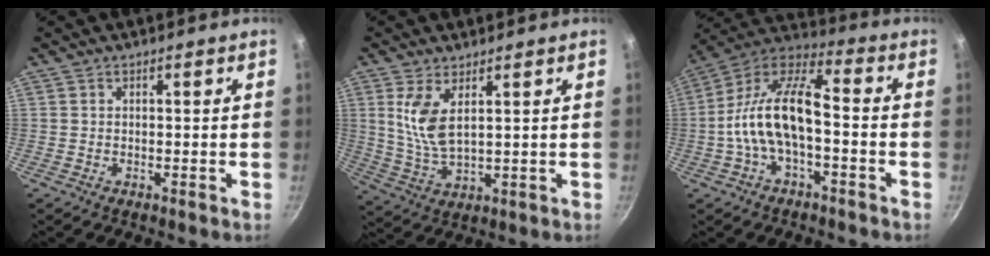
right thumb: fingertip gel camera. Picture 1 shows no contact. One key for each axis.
{"total": 7.8, "fx": 2.9, "fy": 3.5, "fz": 6.4, "tx": -0.126, "ty": -0.027, "tz": 0.065}
{"total": 14.9, "fx": -2.7, "fy": 6.8, "fz": 13.0, "tx": -0.234, "ty": 0.046, "tz": -0.068}